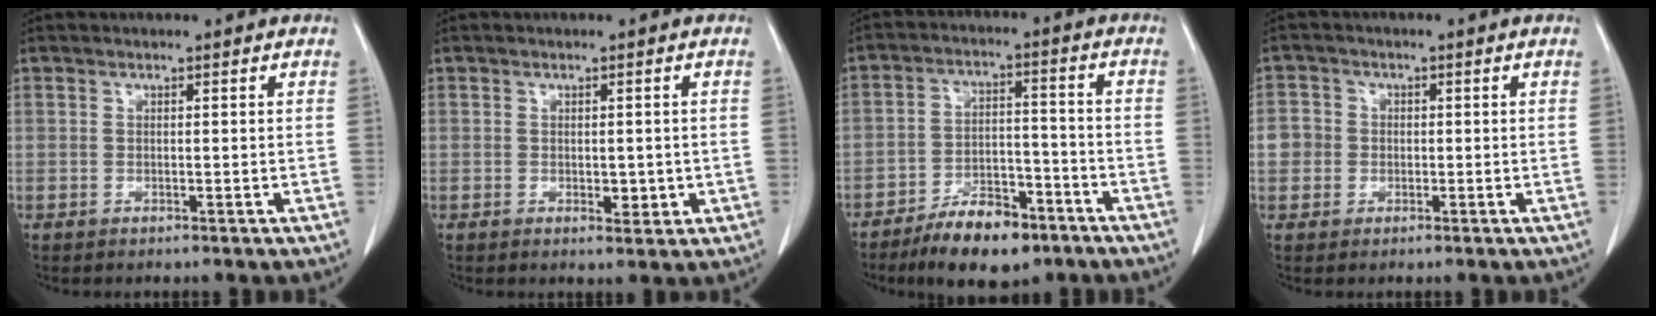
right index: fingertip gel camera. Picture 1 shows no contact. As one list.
[{"total": 2.6, "force": [-0.3, 1.5, 2.1], "torque": [-0.022, -0.002, 0.003]}, {"total": 10.5, "force": [-7.4, 4.0, 6.3], "torque": [-0.105, 0.005, -0.125]}, {"total": 3.7, "force": [-0.2, 3.6, 0.7], "torque": [-0.006, 0.013, -0.006]}]